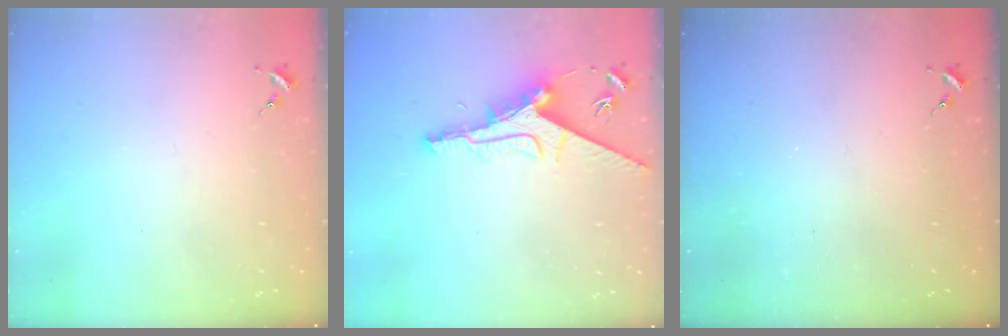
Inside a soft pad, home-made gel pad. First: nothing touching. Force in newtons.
{"total": 11.5, "press": 11.4, "slide": 0.9}
{"total": 0.0}